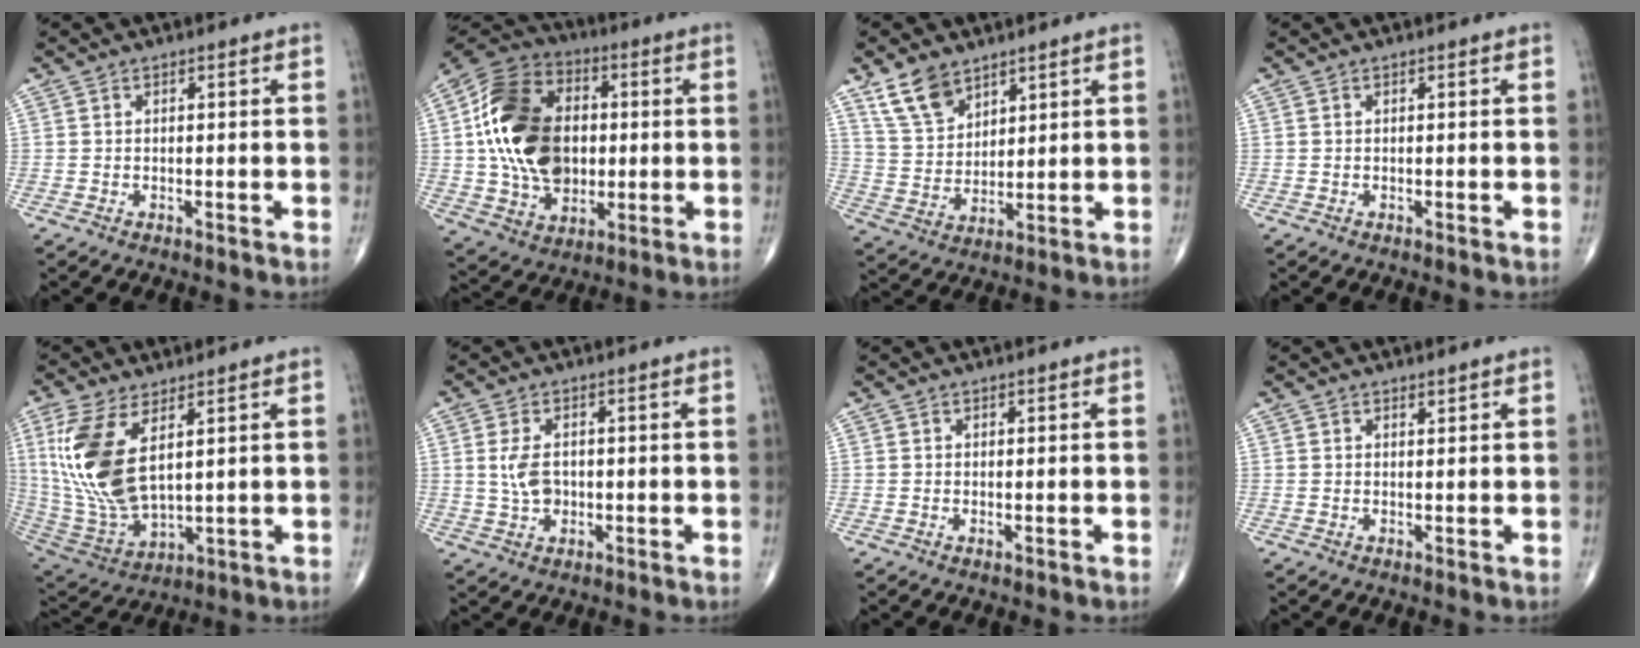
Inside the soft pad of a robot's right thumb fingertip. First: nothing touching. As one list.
[{"total": 21.8, "force": [1.3, 15.5, 15.3], "torque": [-0.264, 0.010, 0.026]}, {"total": 8.6, "force": [6.1, 4.7, 3.9], "torque": [-0.059, -0.029, 0.127]}, {"total": 0.0}, {"total": 16.2, "force": [5.0, 7.5, 13.4], "torque": [-0.289, -0.023, 0.115]}, {"total": 4.5, "force": [0.3, 3.0, 3.4], "torque": [-0.063, -0.001, 0.007]}, {"total": 0.0}, {"total": 0.6, "force": [0.6, 0.1, 0.2], "torque": [-0.005, -0.007, 0.009]}]